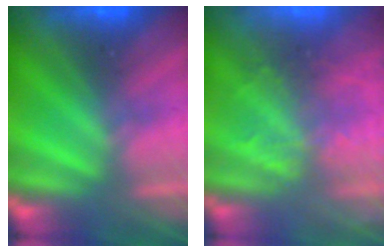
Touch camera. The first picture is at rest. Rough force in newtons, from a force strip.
{"total": 6.6}